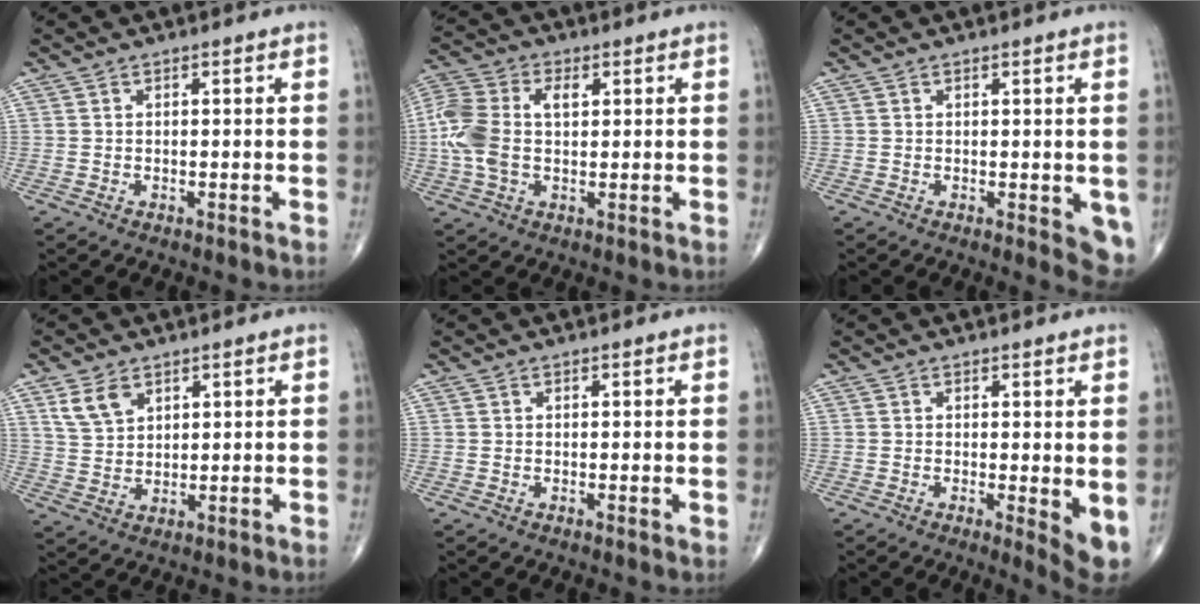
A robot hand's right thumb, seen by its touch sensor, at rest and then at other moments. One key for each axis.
{"total": 11.6, "fx": 1.2, "fy": 7.1, "fz": 9.1, "tx": -0.218, "ty": 0.024, "tz": 0.020}
{"total": 5.1, "fx": -0.8, "fy": 1.9, "fz": 4.7, "tx": -0.041, "ty": -0.009, "tz": -0.009}
{"total": 5.7, "fx": 3.2, "fy": 3.5, "fz": 3.0, "tx": -0.048, "ty": -0.012, "tz": 0.070}
{"total": 0.6, "fx": 0.2, "fy": 0.2, "fz": 0.5, "tx": -0.011, "ty": -0.003, "tz": 0.002}
{"total": 4.8, "fx": 0.1, "fy": 1.3, "fz": 4.6, "tx": -0.062, "ty": -0.013, "tz": 0.003}